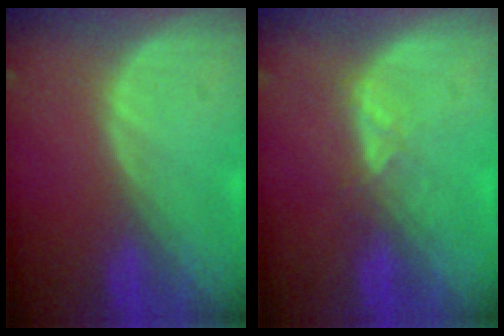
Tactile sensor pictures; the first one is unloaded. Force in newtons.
{"total": 2.3, "press": 2.2, "slide": 0.9}